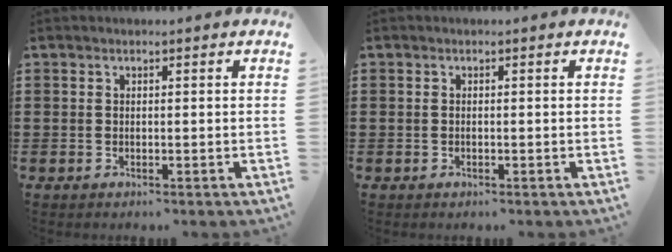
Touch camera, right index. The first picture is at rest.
{"total": 0.0}